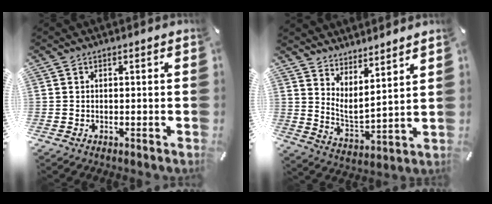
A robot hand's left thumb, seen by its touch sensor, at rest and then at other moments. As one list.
[{"total": 5.7, "force": [5.5, 0.5, 1.2], "torque": [-0.042, -0.054, 0.101]}]